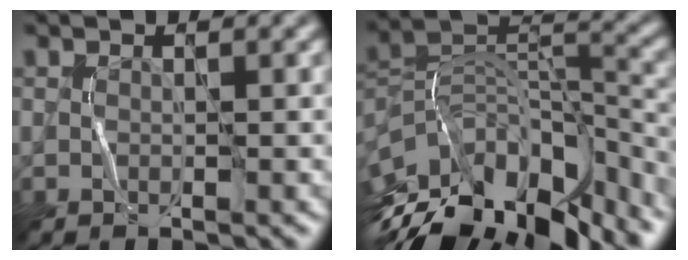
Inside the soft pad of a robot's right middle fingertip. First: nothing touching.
{"total": 14.4, "force": [-10.0, 6.4, 8.2], "torque": [-0.169, 0.015, -0.157]}